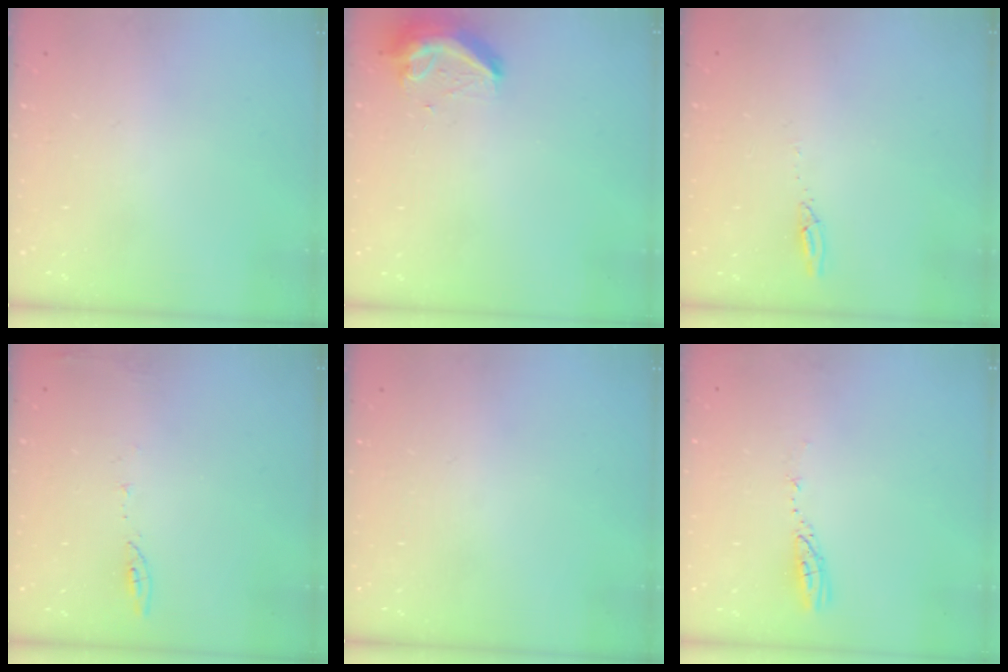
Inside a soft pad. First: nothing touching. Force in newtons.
{"total": 9.5, "press": 9.5, "slide": 0.6}
{"total": 2.7, "press": 2.7, "slide": 0.2}
{"total": 5.8, "press": 5.7, "slide": 0.9}
{"total": 0.0}
{"total": 3.7, "press": 3.6, "slide": 0.3}